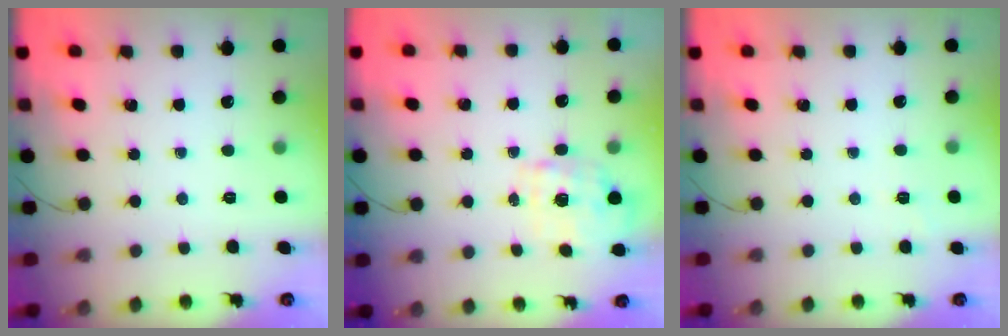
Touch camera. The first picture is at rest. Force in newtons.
{"total": 1.7, "press": 1.6, "slide": 0.5}
{"total": 1.3, "press": 0.2, "slide": 1.3}